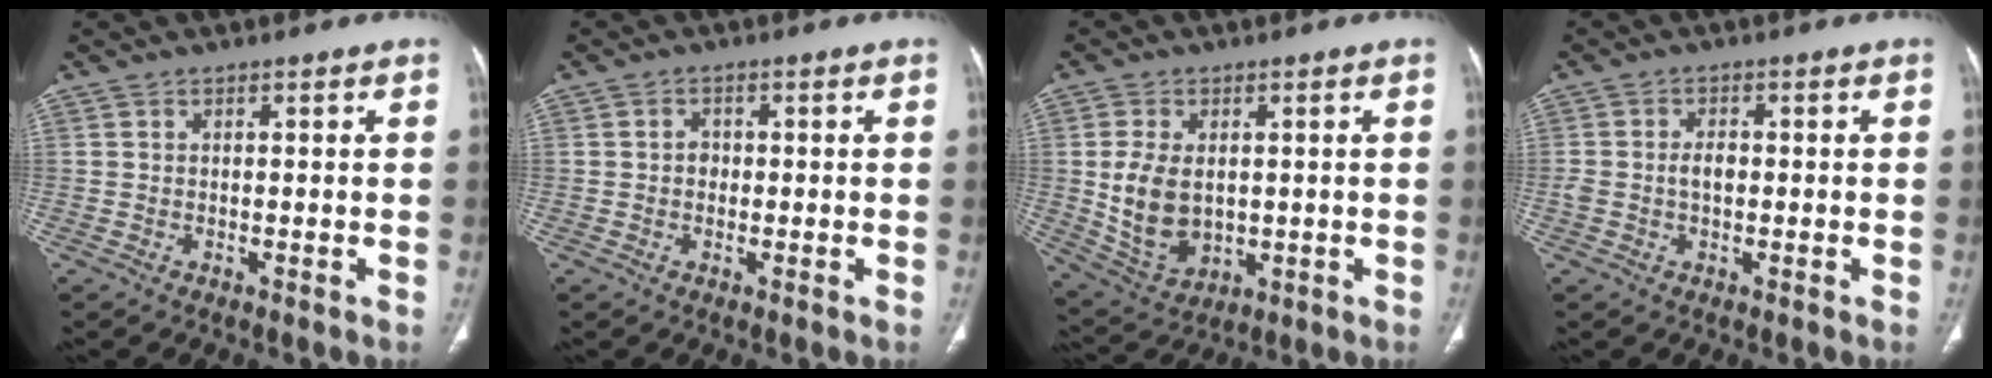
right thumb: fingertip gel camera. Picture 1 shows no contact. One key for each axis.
{"total": 1.7, "fx": -0.1, "fy": 1.5, "fz": 0.9, "tx": -0.005, "ty": 0.005, "tz": -0.005}
{"total": 10.8, "fx": 0.4, "fy": 7.2, "fz": 8.1, "tx": -0.145, "ty": -0.010, "tz": 0.027}
{"total": 2.9, "fx": -0.2, "fy": 1.8, "fz": 2.3, "tx": -0.047, "ty": 0.009, "tz": -0.005}